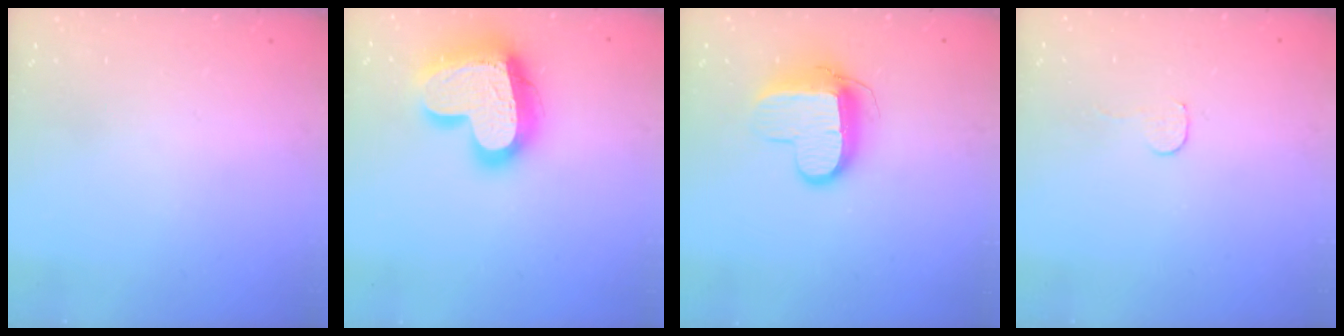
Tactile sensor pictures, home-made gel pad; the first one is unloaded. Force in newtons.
{"total": 22.7, "press": 22.6, "slide": 1.9}
{"total": 11.1, "press": 11.1, "slide": 0.8}
{"total": 3.5, "press": 3.5, "slide": 0.3}